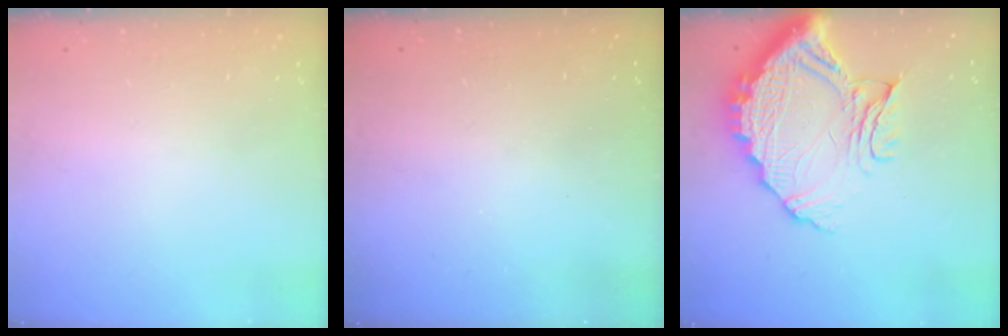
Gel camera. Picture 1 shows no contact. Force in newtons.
{"total": 3.4, "press": 3.4, "slide": 0.1}
{"total": 17.4, "press": 17.4, "slide": 1.5}